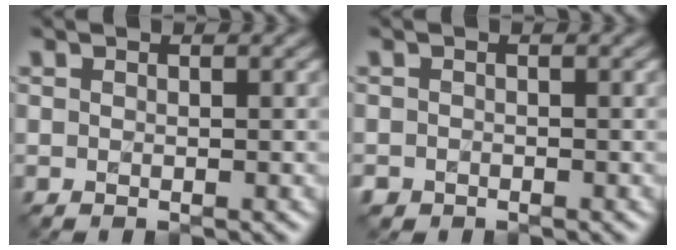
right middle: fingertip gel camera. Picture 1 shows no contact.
{"total": 0.8, "force": [-0.4, 0.7, 0.2], "torque": [-0.005, -0.004, -0.006]}